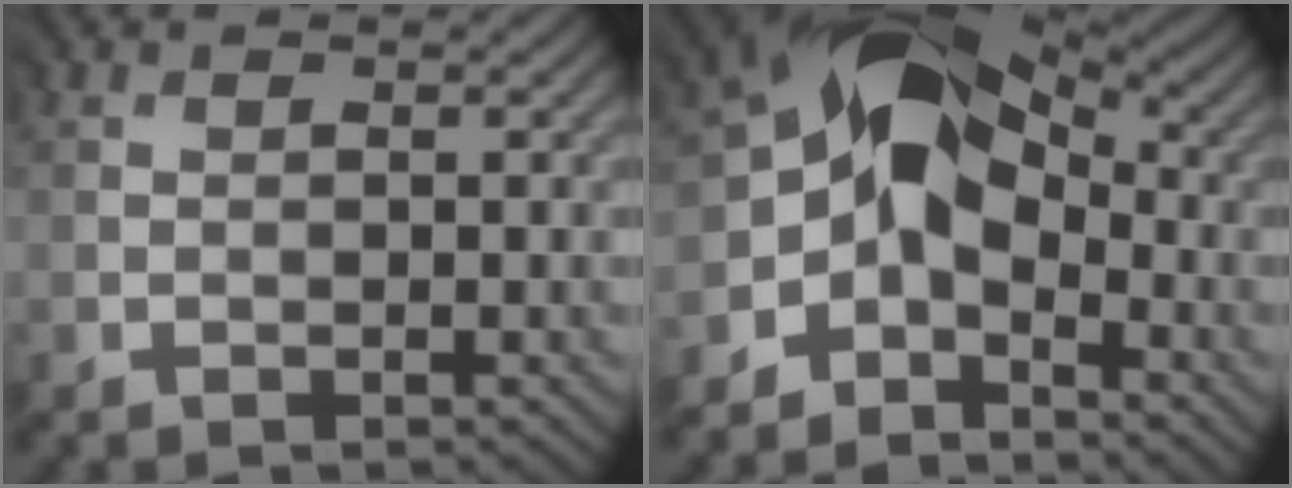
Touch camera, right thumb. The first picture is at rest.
{"total": 9.4, "force": [-1.5, 6.5, 6.7], "torque": [-0.103, 0.006, -0.048]}